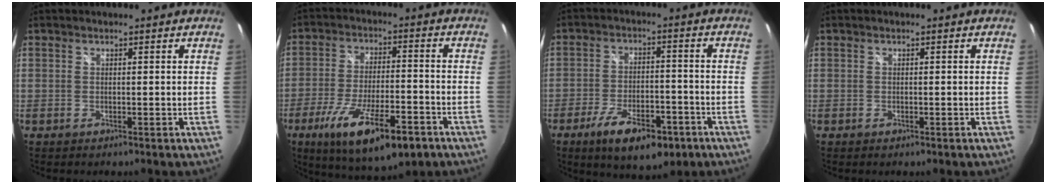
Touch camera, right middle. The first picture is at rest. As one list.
[{"total": 17.6, "force": [-9.8, 4.9, 13.8], "torque": [-0.252, -0.044, -0.156]}, {"total": 13.3, "force": [-7.9, 5.4, 9.3], "torque": [-0.175, -0.016, -0.120]}, {"total": 0.0}]